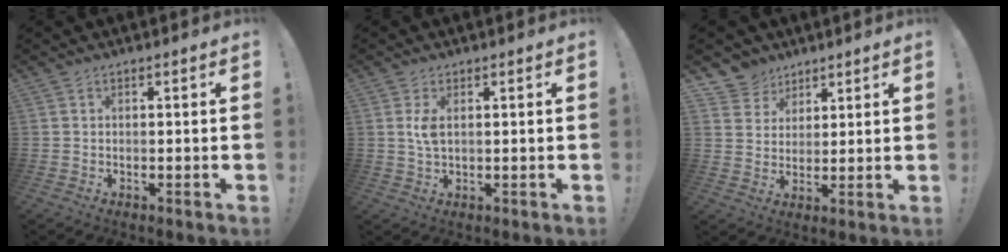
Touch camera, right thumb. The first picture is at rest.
{"total": 3.5, "force": [0.8, 1.4, 3.1], "torque": [-0.048, -0.003, 0.010]}
{"total": 7.0, "force": [4.6, 5.2, 0.3], "torque": [-0.013, -0.036, 0.093]}